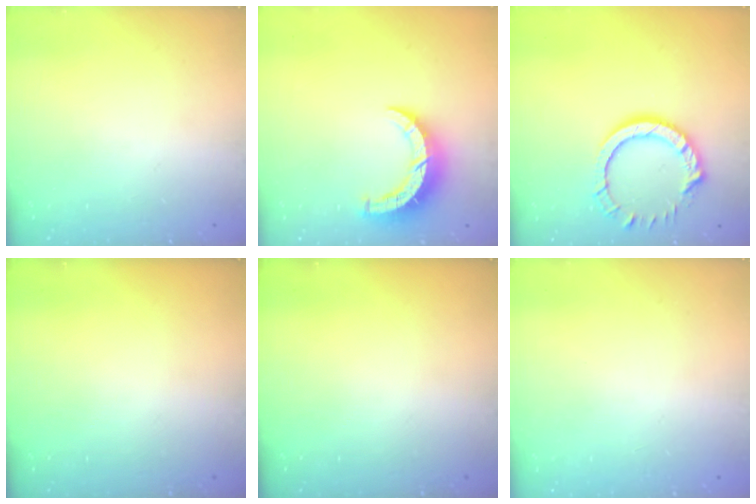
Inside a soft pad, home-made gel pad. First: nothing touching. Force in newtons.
{"total": 7.9, "press": 7.8, "slide": 0.6}
{"total": 10.8, "press": 10.8, "slide": 1.2}
{"total": 0.0}
{"total": 0.0}
{"total": 2.6, "press": 2.6, "slide": 0.2}